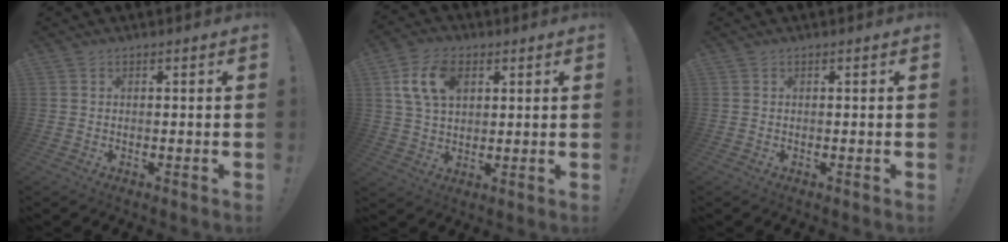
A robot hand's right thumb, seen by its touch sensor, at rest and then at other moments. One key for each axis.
{"total": 11.9, "fx": 4.4, "fy": 7.7, "fz": 7.9, "tx": -0.141, "ty": 0.004, "tz": 0.086}
{"total": 0.0}